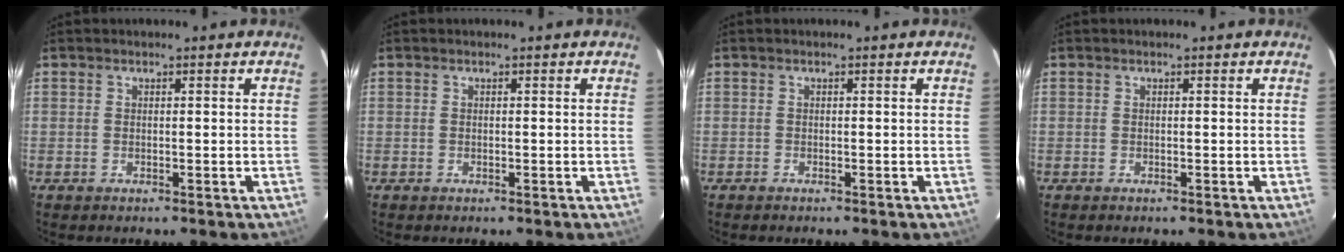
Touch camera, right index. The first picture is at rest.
{"total": 0.0}
{"total": 0.0}
{"total": 0.0}